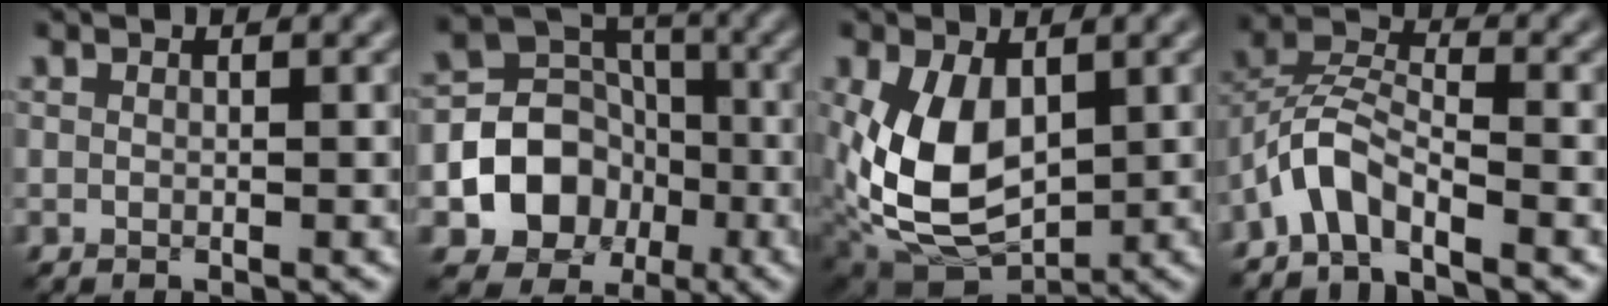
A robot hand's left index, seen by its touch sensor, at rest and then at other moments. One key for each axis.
{"total": 8.0, "fx": -2.8, "fy": 6.6, "fz": 3.6, "tx": -0.043, "ty": 0.001, "tz": -0.068}
{"total": 8.0, "fx": 0.4, "fy": 4.9, "fz": 6.4, "tx": -0.145, "ty": -0.008, "tz": 0.010}
{"total": 3.9, "fx": -3.0, "fy": 1.1, "fz": 2.3, "tx": -0.046, "ty": 0.016, "tz": -0.069}